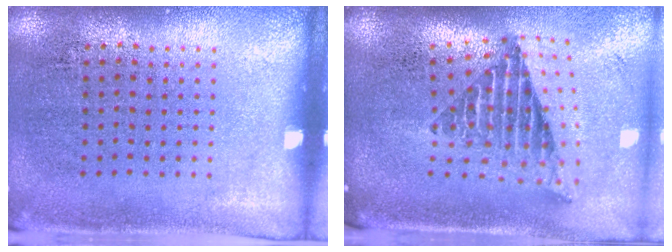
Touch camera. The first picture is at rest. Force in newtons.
{"total": 2.5, "press": 1.7, "slide": 1.8}